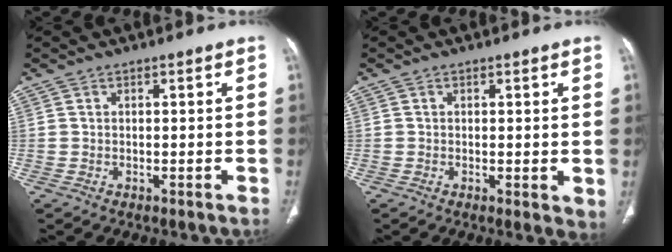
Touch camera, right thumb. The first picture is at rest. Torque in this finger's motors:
{"motor_torque": [-0.27, 0.27, -0.12, -0.02, 0.00]}